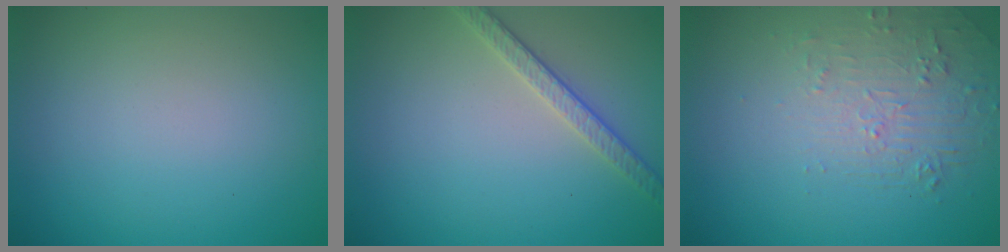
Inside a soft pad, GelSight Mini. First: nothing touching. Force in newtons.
{"total": 2.6, "press": 2.5, "slide": 0.8}
{"total": 2.1, "press": 0.9, "slide": 1.9}